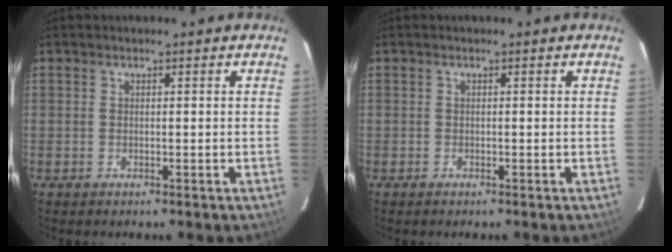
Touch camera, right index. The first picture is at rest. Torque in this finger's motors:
{"motor_torque": [0.06, -0.09, 0.04, 0.00]}